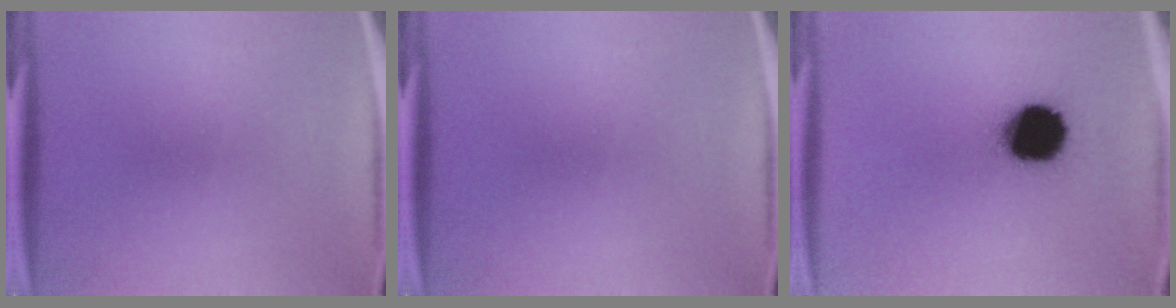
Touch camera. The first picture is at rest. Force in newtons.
{"total": 0.0}
{"total": 16.7}